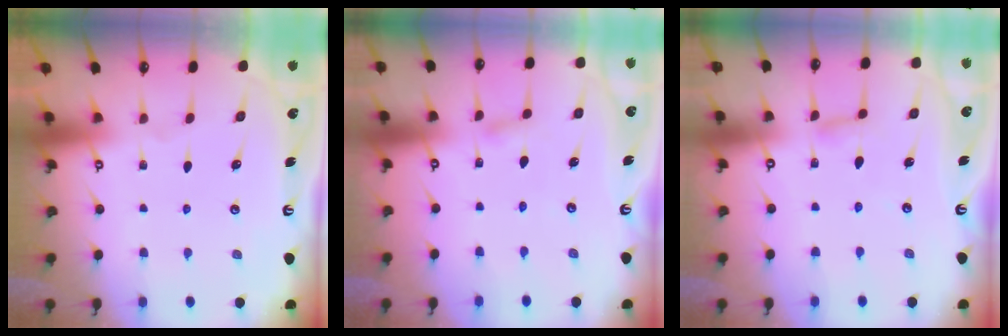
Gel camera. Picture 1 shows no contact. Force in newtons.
{"total": 2.8, "press": 2.8, "slide": 0.3}
{"total": 4.1, "press": 4.1, "slide": 0.4}